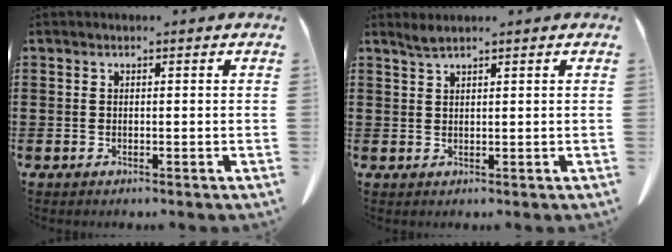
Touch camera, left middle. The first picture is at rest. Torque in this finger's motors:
{"motor_torque": [-0.03, 0.07, 0.04, 0.01]}